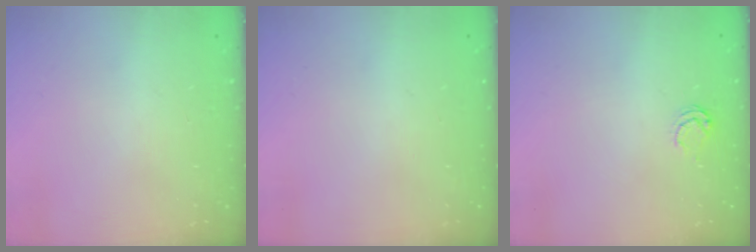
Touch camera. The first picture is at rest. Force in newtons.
{"total": 0.0}
{"total": 4.3, "press": 4.2, "slide": 0.6}